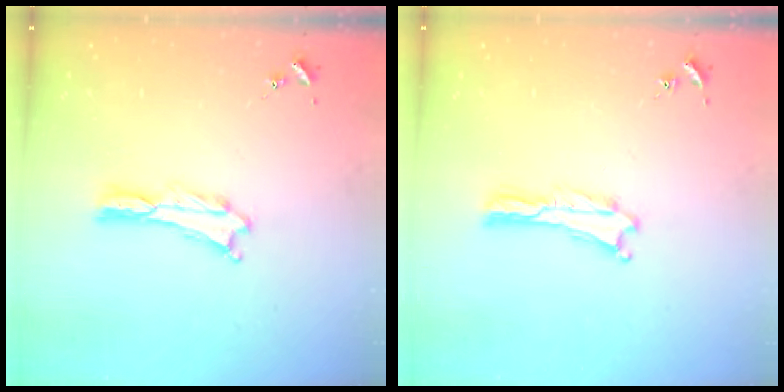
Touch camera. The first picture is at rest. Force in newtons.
{"total": 0.0}